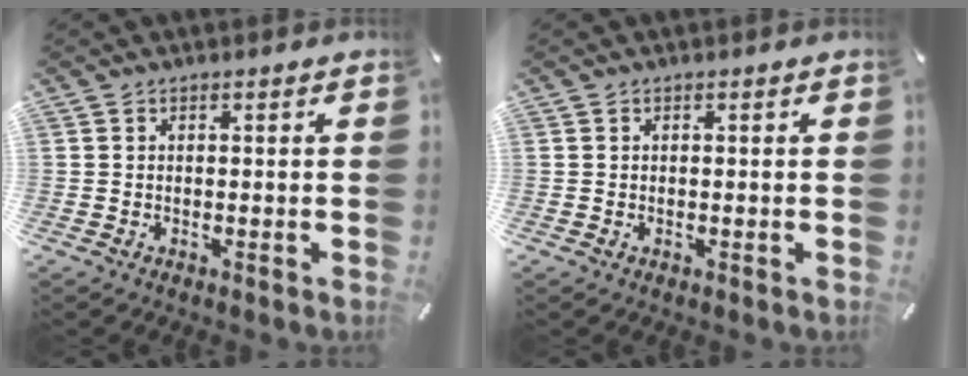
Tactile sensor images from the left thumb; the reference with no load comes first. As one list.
[{"total": 0.0}]